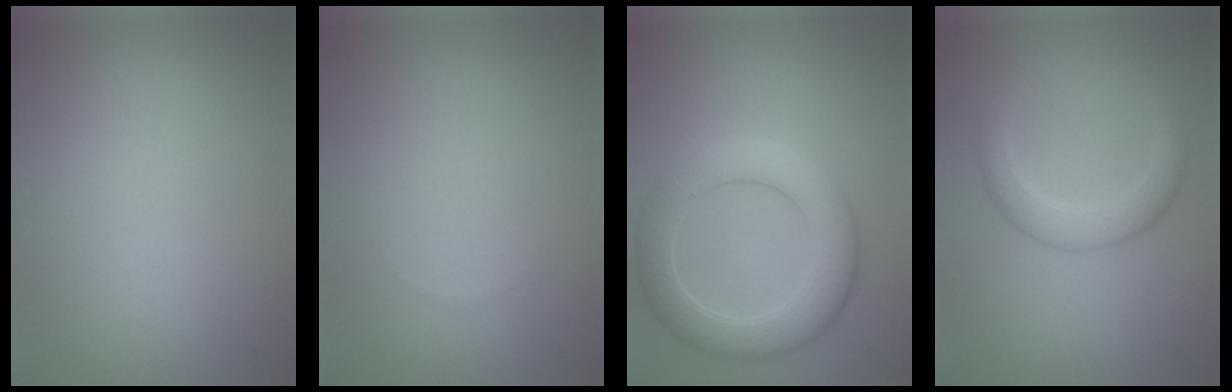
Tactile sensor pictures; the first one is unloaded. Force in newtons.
{"total": 0.0}
{"total": 5.8, "press": 5.8, "slide": 0.5}
{"total": 2.7, "press": 2.7, "slide": 0.1}